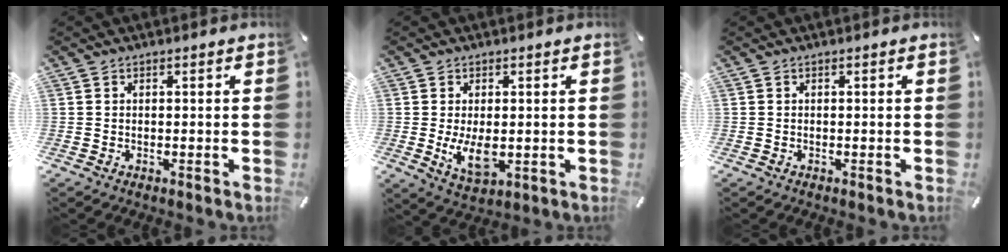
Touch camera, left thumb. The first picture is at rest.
{"total": 7.4, "force": [-0.4, 4.0, 6.2], "torque": [-0.124, -0.014, -0.009]}
{"total": 0.0}